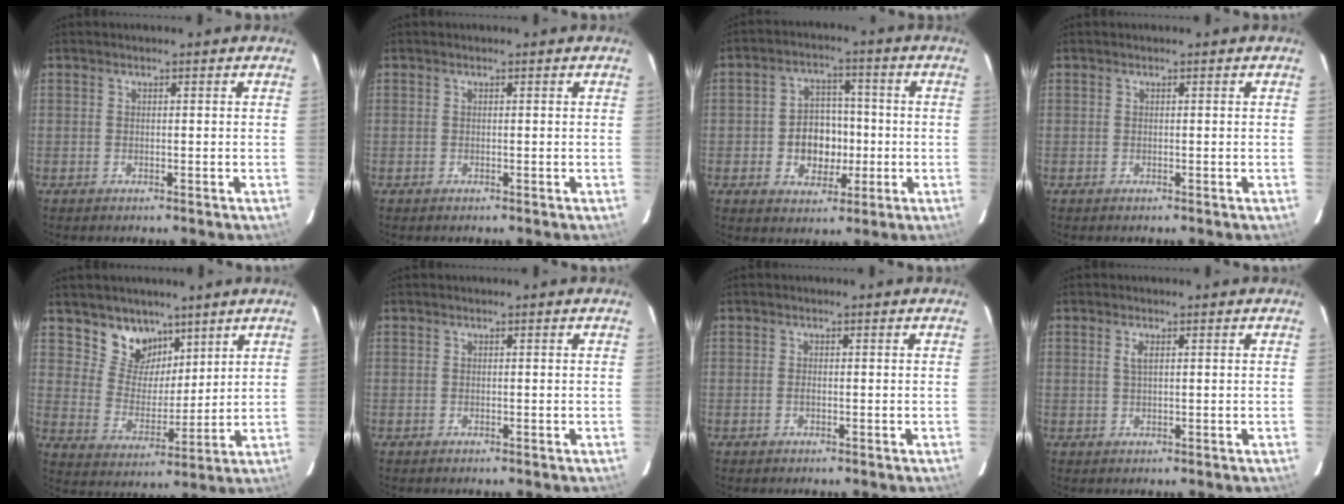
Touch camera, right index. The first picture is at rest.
{"total": 0.0}
{"total": 8.5, "force": [-1.6, 6.8, 4.7], "torque": [-0.102, 0.017, -0.014]}
{"total": 0.0}
{"total": 9.4, "force": [6.6, 6.3, 2.4], "torque": [-0.044, -0.001, 0.125]}
{"total": 0.0}
{"total": 0.5, "force": [-0.2, 0.2, 0.4], "torque": [-0.009, -0.001, -0.004]}
{"total": 1.6, "force": [0.6, 0.5, 1.4], "torque": [-0.027, 0.002, 0.009]}